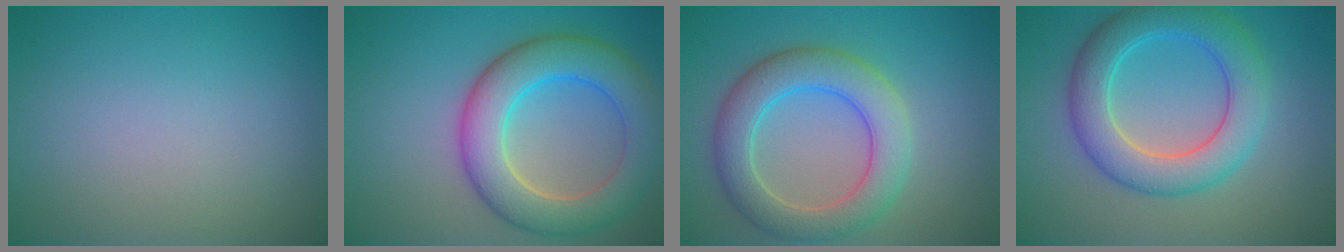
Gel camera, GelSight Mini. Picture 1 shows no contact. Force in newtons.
{"total": 8.1, "press": 8.1, "slide": 0.7}
{"total": 6.3, "press": 6.3, "slide": 0.5}
{"total": 6.5, "press": 6.5, "slide": 0.0}